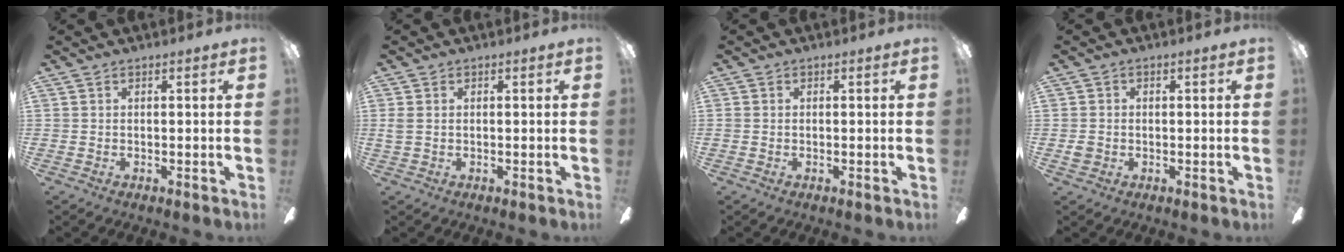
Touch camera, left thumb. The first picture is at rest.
{"total": 1.4, "force": [0.1, 0.7, 1.1], "torque": [-0.025, 0.005, 0.001]}
{"total": 0.0}
{"total": 1.8, "force": [-0.5, 1.7, 0.5], "torque": [0.000, 0.001, -0.012]}